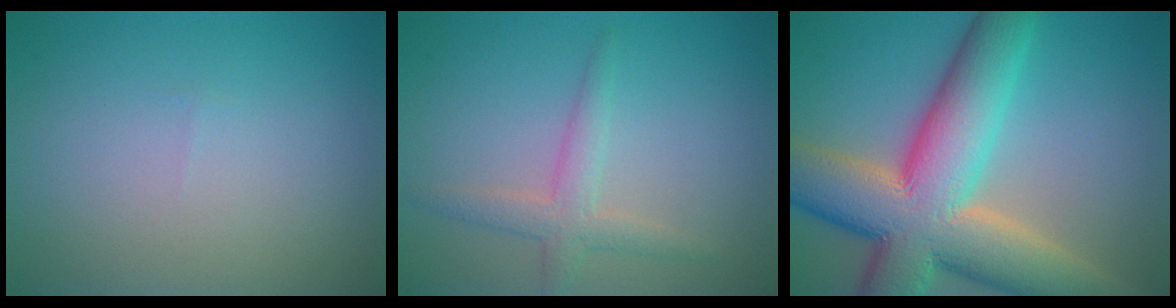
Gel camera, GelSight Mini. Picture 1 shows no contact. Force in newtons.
{"total": 2.6, "press": 2.5, "slide": 0.1}
{"total": 14.0, "press": 14.0, "slide": 1.1}